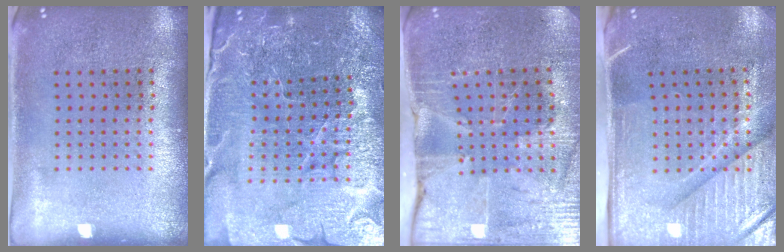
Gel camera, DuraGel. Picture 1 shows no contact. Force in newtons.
{"total": 4.9, "press": 4.7, "slide": 1.4}
{"total": 3.5, "press": 3.4, "slide": 0.7}
{"total": 4.7, "press": 4.0, "slide": 2.5}